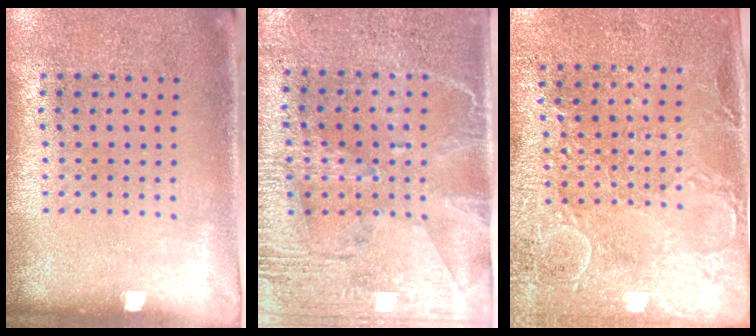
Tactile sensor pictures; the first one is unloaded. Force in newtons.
{"total": 3.0, "press": 2.7, "slide": 1.3}
{"total": 2.7, "press": 2.6, "slide": 0.8}